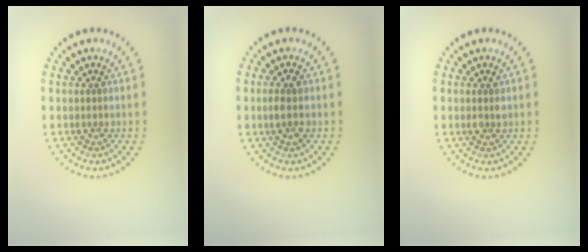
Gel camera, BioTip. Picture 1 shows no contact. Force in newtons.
{"total": 1.7, "press": 1.7, "slide": 0.3}
{"total": 1.2, "press": 1.1, "slide": 0.5}